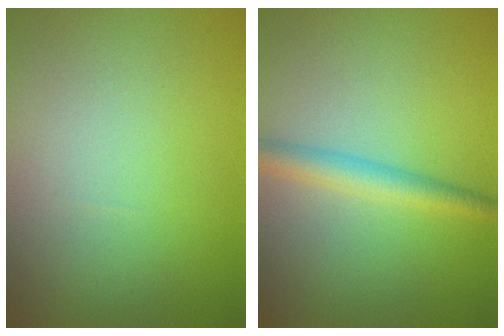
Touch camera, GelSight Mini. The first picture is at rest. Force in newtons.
{"total": 2.7, "press": 2.7, "slide": 0.0}